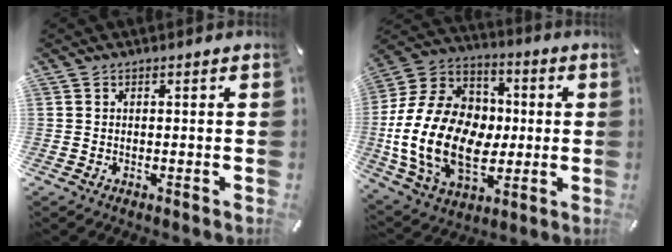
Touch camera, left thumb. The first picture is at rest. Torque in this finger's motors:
{"motor_torque": [1.50, 2.34, 2.77, 0.00, 1.05]}